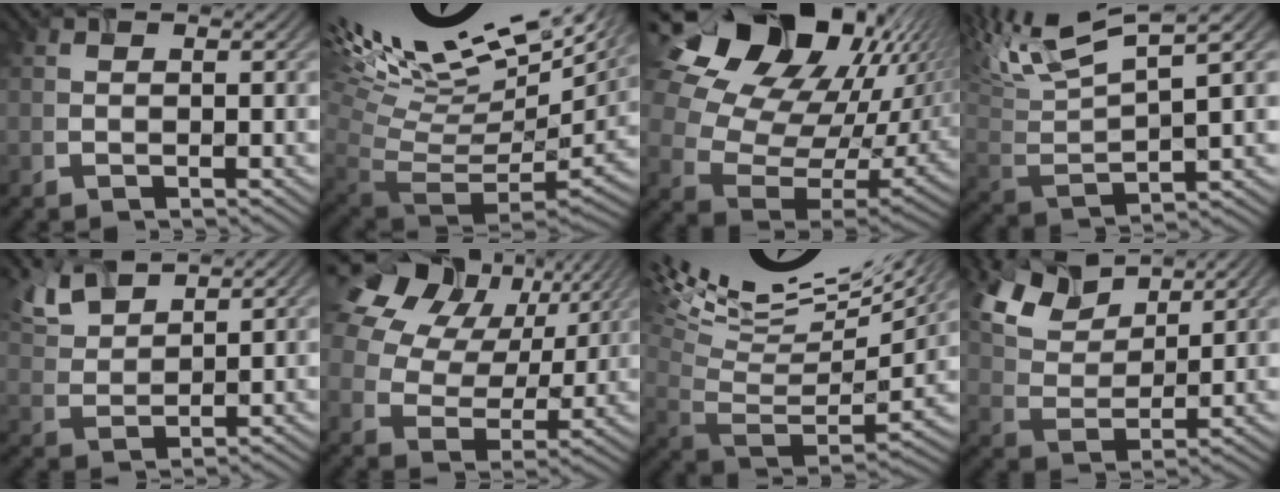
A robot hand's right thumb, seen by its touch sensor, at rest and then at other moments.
{"total": 15.8, "force": [6.9, 5.9, 12.9], "torque": [-0.206, 0.033, 0.145]}
{"total": 18.9, "force": [8.4, 12.4, 11.6], "torque": [-0.239, 0.035, 0.153]}
{"total": 10.9, "force": [5.4, 3.4, 8.9], "torque": [-0.216, 0.028, 0.095]}
{"total": 6.0, "force": [4.1, 2.7, 3.4], "torque": [-0.095, 0.008, 0.087]}
{"total": 18.3, "force": [7.8, 13.0, 10.3], "torque": [-0.263, 0.063, 0.154]}
{"total": 15.0, "force": [7.8, 4.5, 12.0], "torque": [-0.242, 0.029, 0.129]}
{"total": 10.1, "force": [6.4, 5.1, 5.8], "torque": [-0.152, 0.012, 0.104]}